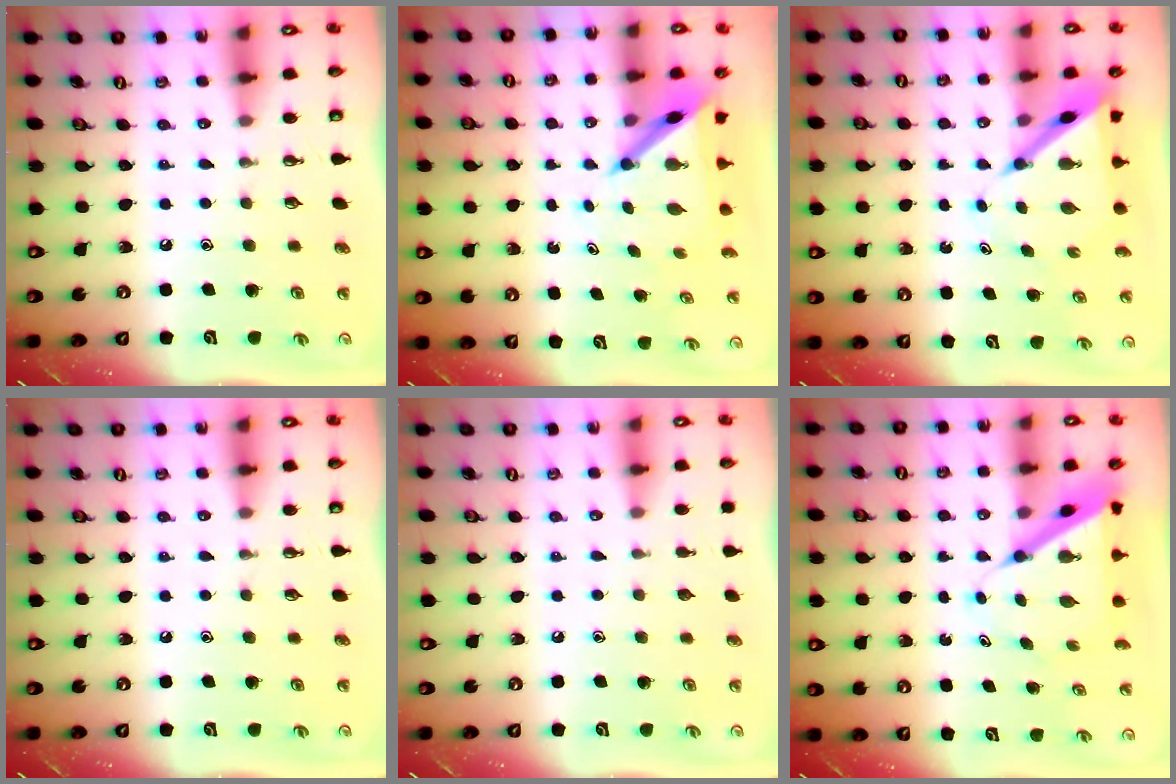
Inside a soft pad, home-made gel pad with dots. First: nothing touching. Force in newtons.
{"total": 6.4, "press": 6.4, "slide": 0.6}
{"total": 6.5, "press": 6.5, "slide": 0.7}
{"total": 0.0}
{"total": 0.0}
{"total": 8.3, "press": 8.2, "slide": 0.7}